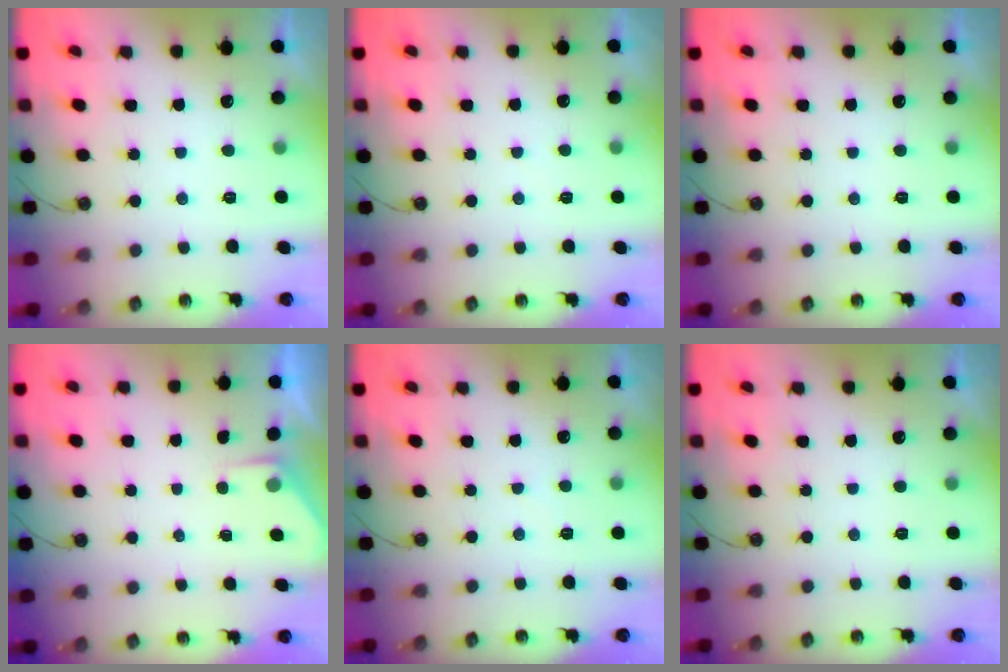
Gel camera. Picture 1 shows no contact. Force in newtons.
{"total": 2.5, "press": 2.5, "slide": 0.4}
{"total": 0.0}
{"total": 1.6, "press": 1.6, "slide": 0.3}
{"total": 1.8, "press": 1.8, "slide": 0.4}
{"total": 0.0}